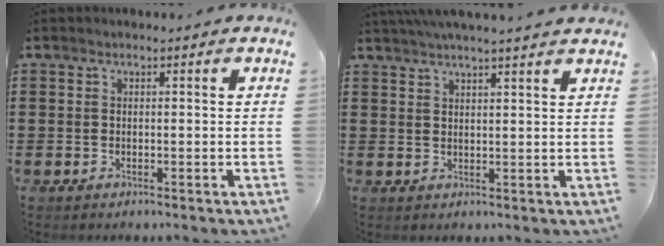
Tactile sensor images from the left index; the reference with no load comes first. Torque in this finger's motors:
{"motor_torque": [0.81, -0.80, 0.21, 0.04]}